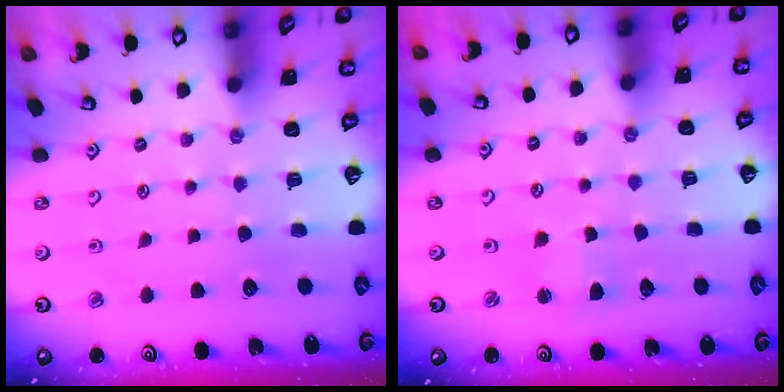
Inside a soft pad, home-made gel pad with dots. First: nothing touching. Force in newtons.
{"total": 2.2, "press": 2.2, "slide": 0.3}